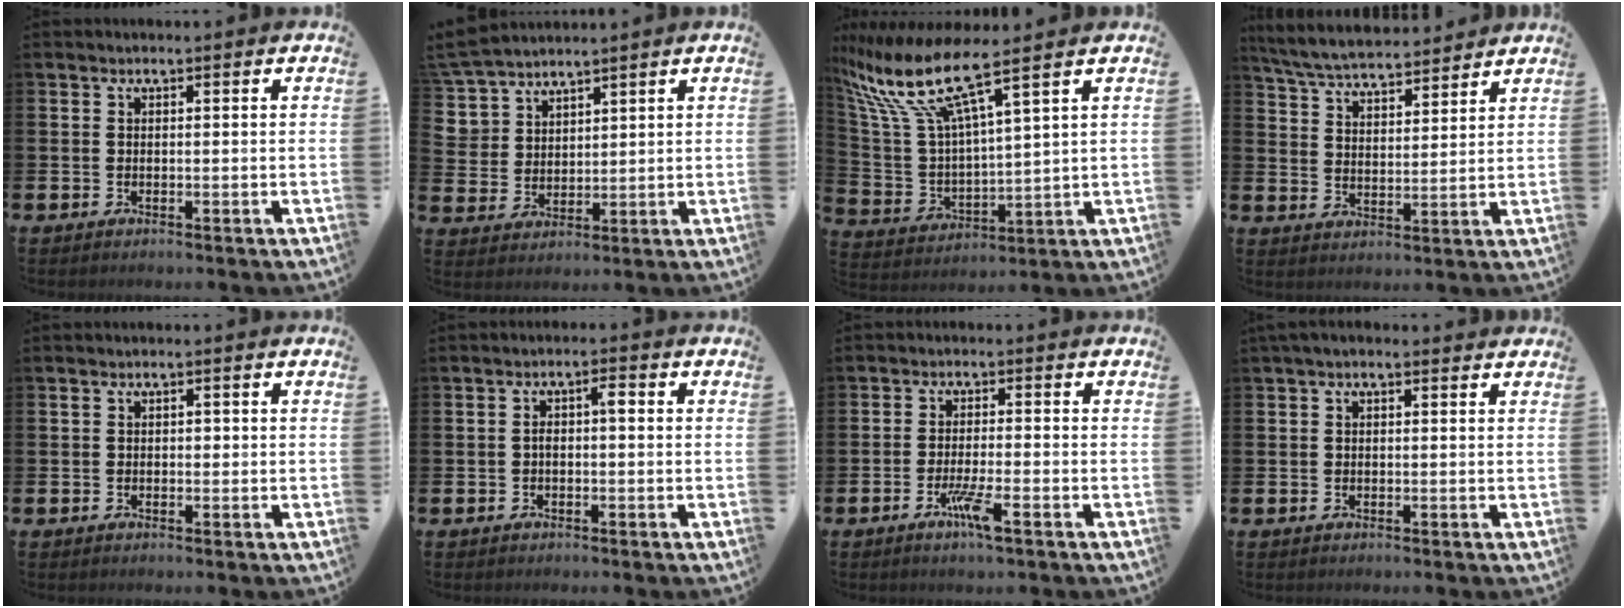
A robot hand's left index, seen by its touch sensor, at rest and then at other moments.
{"total": 5.4, "force": [4.9, 2.2, 0.3], "torque": [-0.036, -0.017, 0.093]}
{"total": 9.9, "force": [7.7, 1.7, 6.0], "torque": [-0.156, -0.039, 0.127]}
{"total": 6.3, "force": [6.1, 0.8, 1.1], "torque": [-0.044, -0.038, 0.108]}
{"total": 1.0, "force": [0.0, 0.7, 0.7], "torque": [-0.009, 0.004, -0.003]}
{"total": 2.1, "force": [-0.1, 0.8, 2.0], "torque": [-0.030, 0.001, -0.006]}
{"total": 3.8, "force": [-2.1, 0.4, 3.1], "torque": [-0.069, -0.009, -0.038]}
{"total": 1.0, "force": [0.5, 0.5, 0.8], "torque": [-0.014, 0.006, 0.008]}